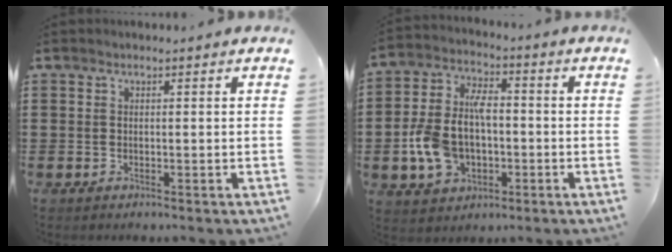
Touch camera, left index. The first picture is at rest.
{"total": 10.4, "force": [-1.5, 7.0, 7.6], "torque": [-0.187, 0.012, -0.030]}